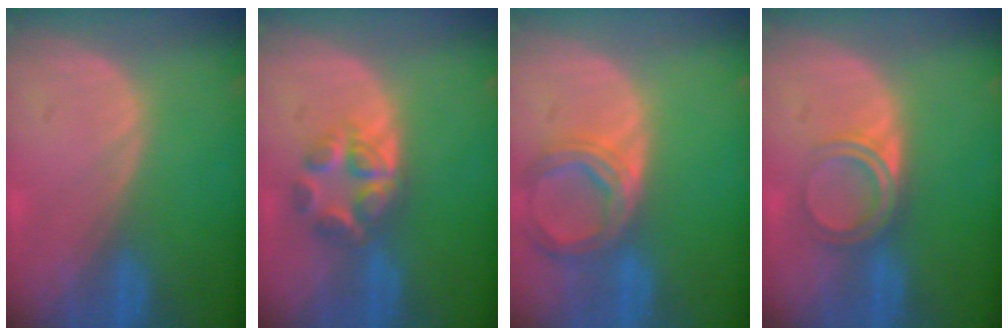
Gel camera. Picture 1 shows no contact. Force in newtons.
{"total": 5.9, "press": 5.5, "slide": 2.2}
{"total": 6.9, "press": 6.3, "slide": 2.6}
{"total": 4.7, "press": 4.1, "slide": 2.3}